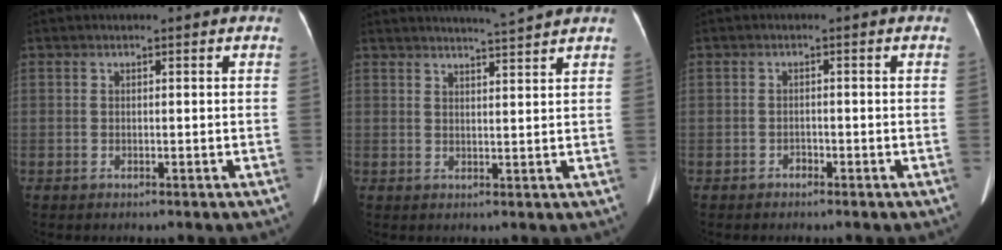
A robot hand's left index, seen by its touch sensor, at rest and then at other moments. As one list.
[{"total": 5.1, "force": [4.8, -1.2, 1.4], "torque": [-0.025, 0.001, 0.065]}, {"total": 0.9, "force": [-0.8, 0.4, 0.2], "torque": [-0.005, 0.000, -0.014]}]